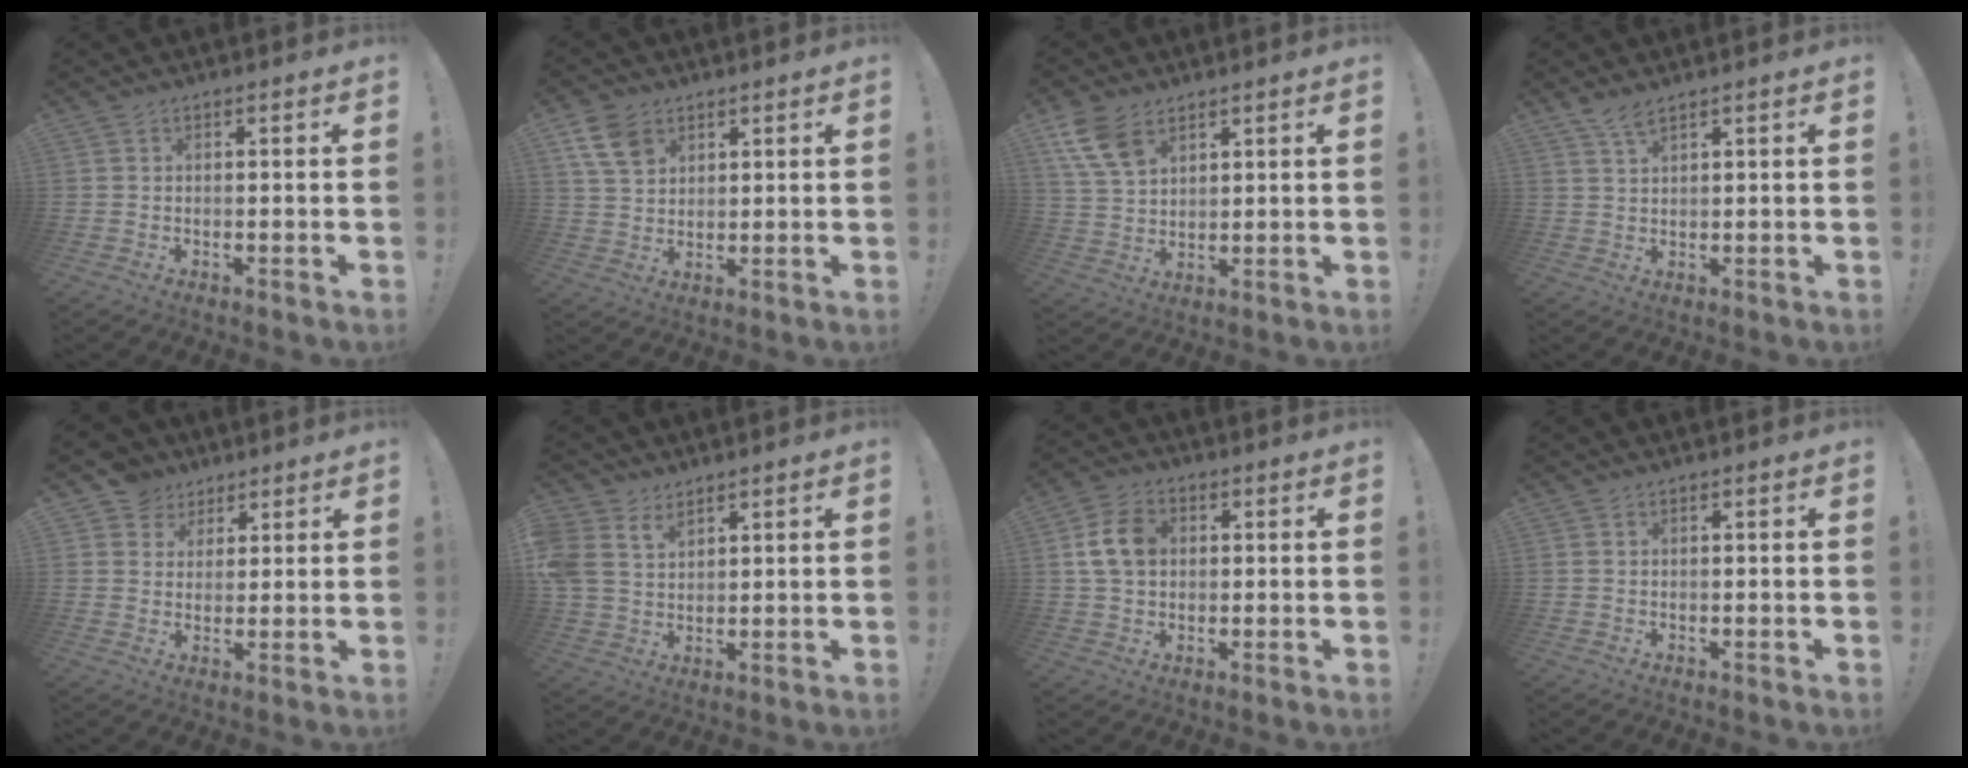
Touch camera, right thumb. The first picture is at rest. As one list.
[{"total": 9.9, "force": [5.2, 6.9, 4.9], "torque": [-0.094, -0.015, 0.104]}, {"total": 10.1, "force": [6.0, 5.8, 5.6], "torque": [-0.113, -0.020, 0.119]}, {"total": 3.6, "force": [2.8, 0.8, 2.0], "torque": [-0.039, -0.015, 0.050]}, {"total": 7.1, "force": [3.8, 5.9, 0.9], "torque": [-0.008, -0.022, 0.077]}, {"total": 7.9, "force": [4.5, 5.3, 3.6], "torque": [-0.083, -0.022, 0.090]}, {"total": 10.5, "force": [1.9, 7.8, 6.7], "torque": [-0.116, 0.010, 0.040]}, {"total": 0.0}]